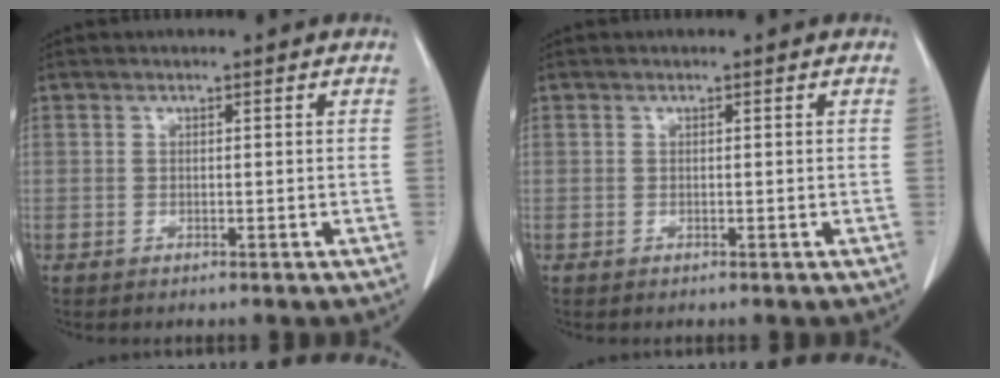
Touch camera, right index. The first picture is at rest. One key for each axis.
{"total": 0.0}